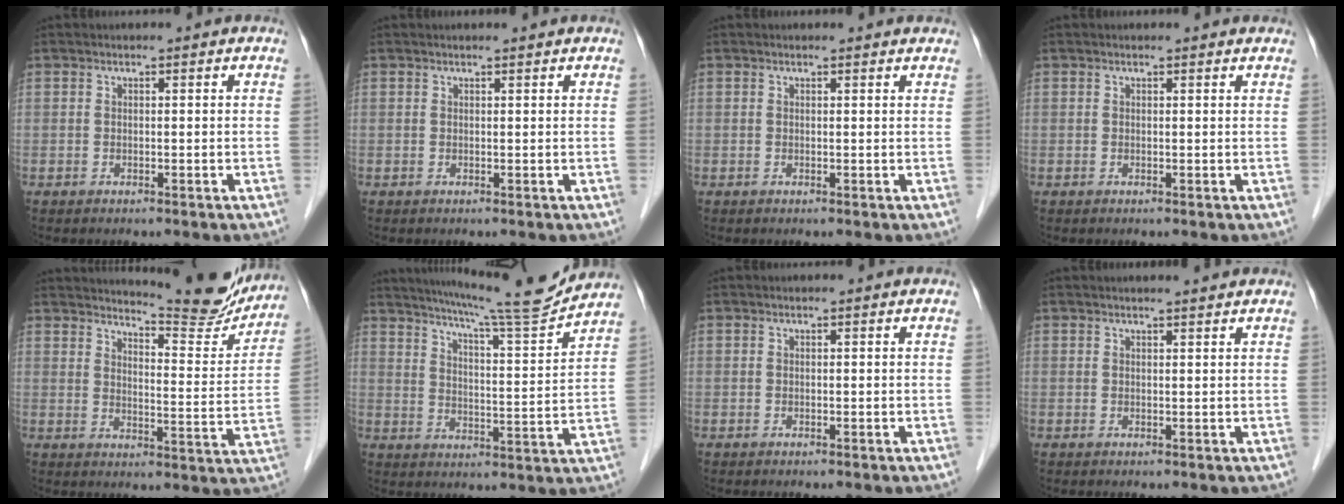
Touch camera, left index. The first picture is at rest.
{"total": 1.3, "force": [1.2, -0.2, 0.4], "torque": [-0.008, 0.003, 0.019]}
{"total": 2.6, "force": [2.6, 0.4, 0.4], "torque": [-0.011, 0.002, 0.019]}
{"total": 2.1, "force": [2.0, 0.3, 0.3], "torque": [-0.012, 0.002, 0.015]}
{"total": 14.7, "force": [14.1, 0.9, 3.8], "torque": [-0.054, -0.058, 0.173]}
{"total": 14.2, "force": [13.1, -1.4, 5.2], "torque": [-0.090, -0.026, 0.189]}
{"total": 0.0}
{"total": 2.1, "force": [2.0, -0.2, 0.7], "torque": [-0.011, 0.002, 0.026]}